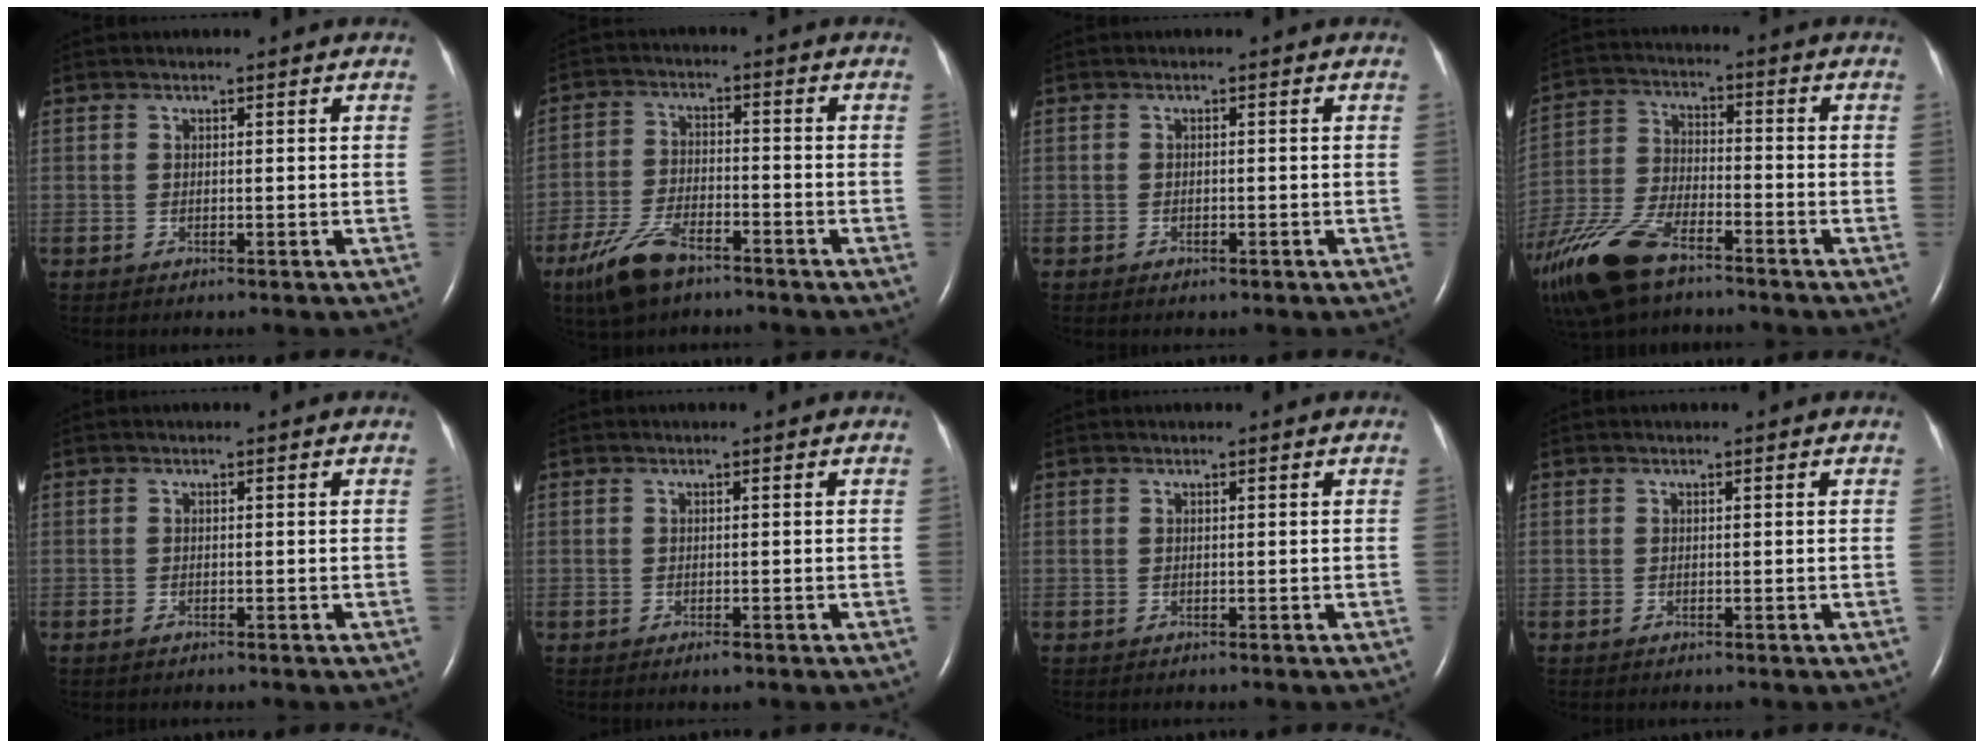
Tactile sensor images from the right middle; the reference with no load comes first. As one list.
[{"total": 8.6, "force": [-6.0, 2.9, 5.4], "torque": [-0.122, -0.013, -0.112]}, {"total": 1.1, "force": [-0.7, 0.5, 0.7], "torque": [-0.015, -0.001, -0.007]}, {"total": 16.6, "force": [-11.7, 5.9, 10.2], "torque": [-0.255, -0.028, -0.221]}, {"total": 0.6, "force": [-0.5, 0.2, 0.3], "torque": [-0.010, -0.001, -0.006]}, {"total": 0.9, "force": [-0.6, 0.2, 0.6], "torque": [-0.012, -0.002, -0.007]}, {"total": 0.0}, {"total": 0.0}]